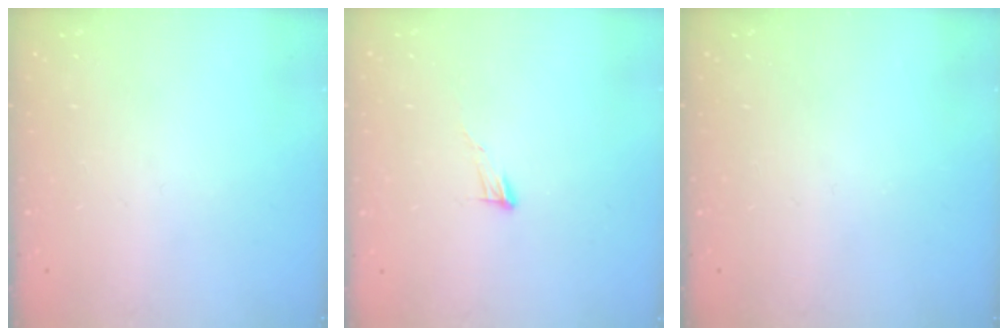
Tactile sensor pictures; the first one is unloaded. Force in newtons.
{"total": 4.0, "press": 4.0, "slide": 0.3}
{"total": 0.0}